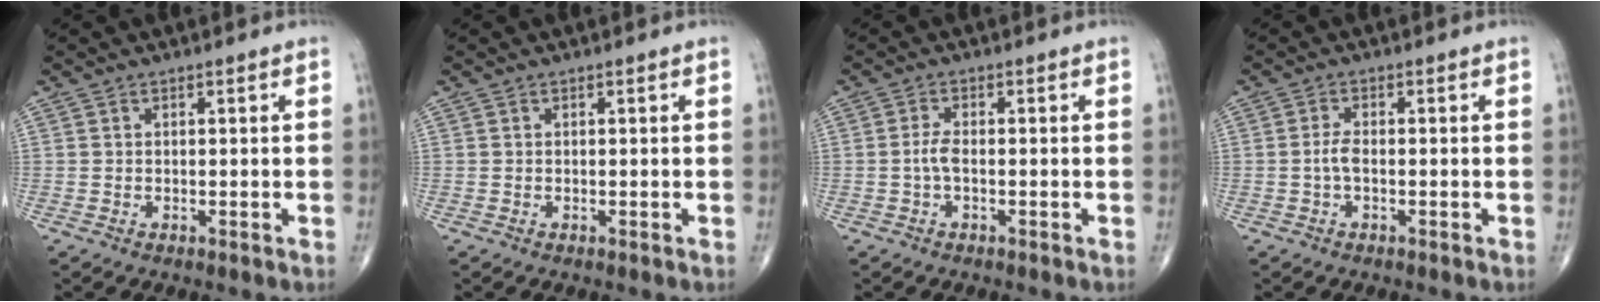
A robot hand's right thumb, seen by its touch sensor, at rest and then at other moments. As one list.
[{"total": 0.0}, {"total": 2.2, "force": [-0.5, 0.8, 2.0], "torque": [-0.045, 0.002, -0.012]}, {"total": 2.1, "force": [-0.5, 0.8, 1.9], "torque": [-0.040, 0.002, -0.012]}]